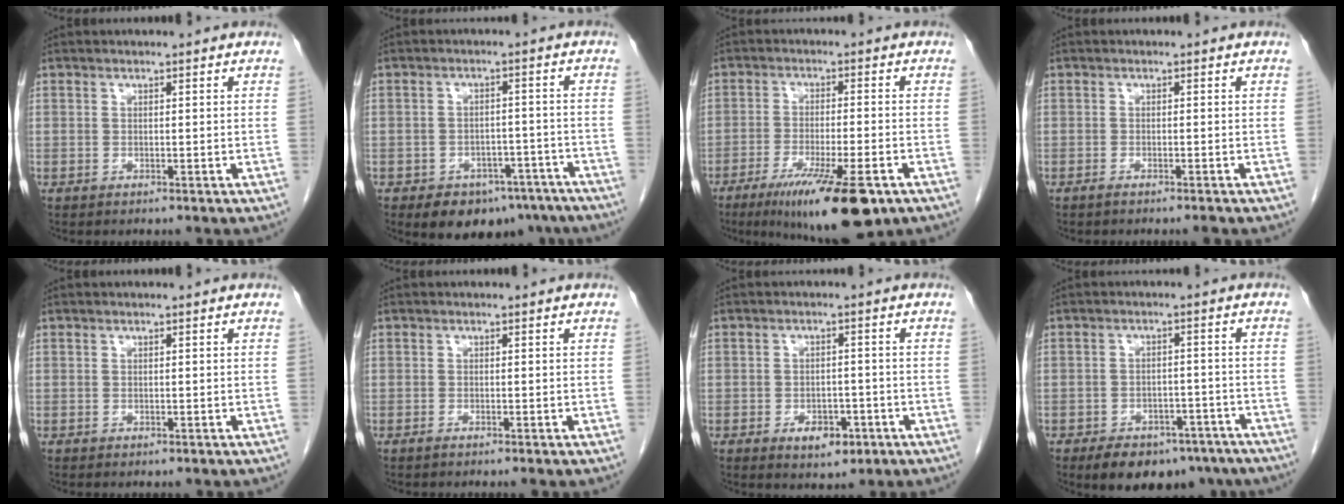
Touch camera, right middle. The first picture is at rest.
{"total": 10.8, "force": [-7.9, 6.3, 3.9], "torque": [-0.037, 0.014, -0.100]}
{"total": 13.7, "force": [-8.3, 1.9, 10.7], "torque": [-0.155, -0.030, -0.127]}
{"total": 1.2, "force": [-0.9, -0.3, 0.7], "torque": [-0.012, 0.001, -0.015]}
{"total": 0.0}
{"total": 0.7, "force": [-0.5, -0.2, 0.4], "torque": [-0.009, 0.001, -0.009]}
{"total": 4.7, "force": [-2.3, 2.7, 3.1], "torque": [-0.041, 0.004, -0.026]}
{"total": 12.2, "force": [-8.8, 6.6, 5.2], "torque": [-0.070, 0.011, -0.116]}